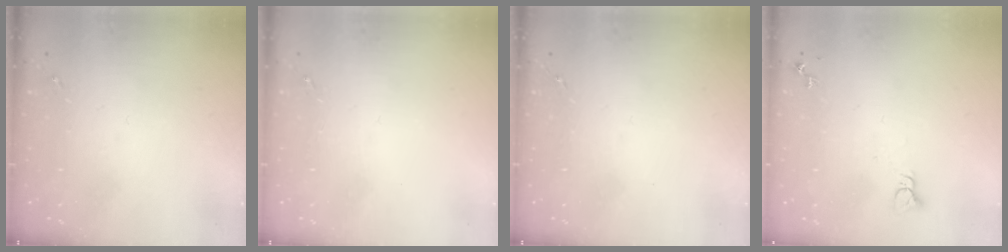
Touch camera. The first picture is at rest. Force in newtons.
{"total": 0.0}
{"total": 0.0}
{"total": 2.2, "press": 2.2, "slide": 0.1}